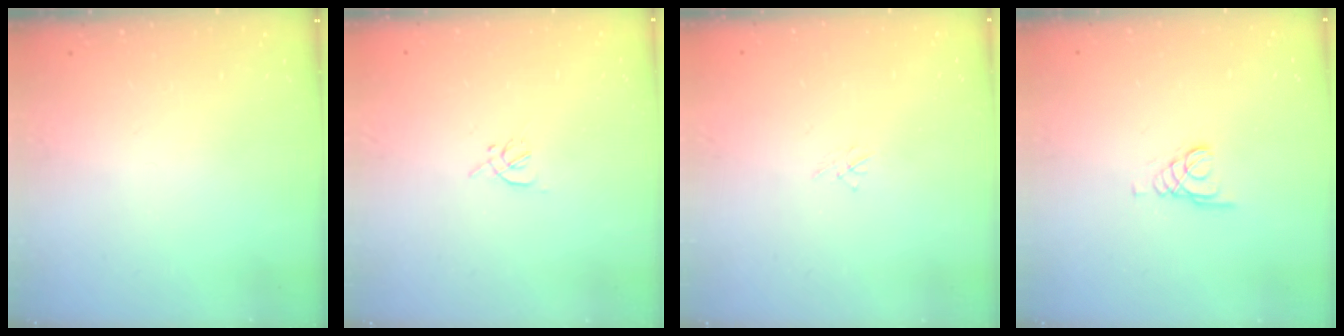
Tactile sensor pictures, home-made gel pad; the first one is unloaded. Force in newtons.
{"total": 1.7, "press": 1.7, "slide": 0.5}
{"total": 1.5, "press": 1.4, "slide": 0.4}
{"total": 1.3, "press": 1.3, "slide": 0.1}